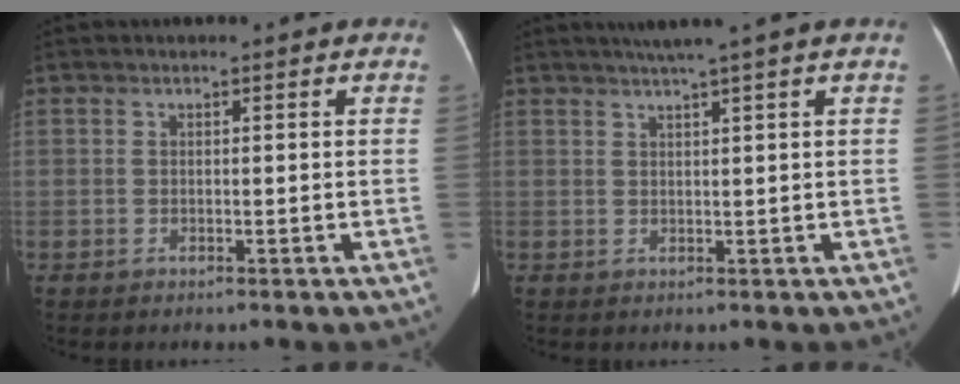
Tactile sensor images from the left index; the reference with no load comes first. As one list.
[{"total": 4.1, "force": [2.9, -1.3, 2.6], "torque": [-0.039, 0.010, 0.051]}]